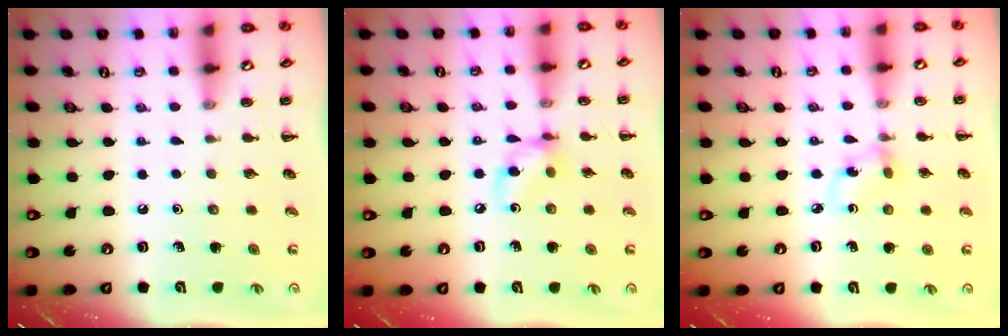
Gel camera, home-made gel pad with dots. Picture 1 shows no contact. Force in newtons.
{"total": 7.7, "press": 7.7, "slide": 0.6}
{"total": 2.9, "press": 2.9, "slide": 0.7}